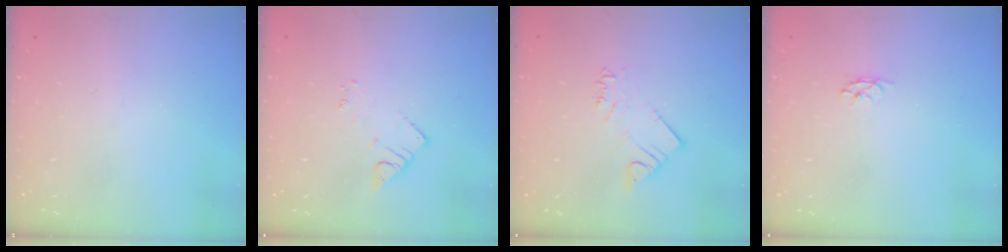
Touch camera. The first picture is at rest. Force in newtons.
{"total": 2.7, "press": 2.7, "slide": 0.4}
{"total": 3.4, "press": 3.4, "slide": 0.2}
{"total": 2.9, "press": 2.9, "slide": 0.3}